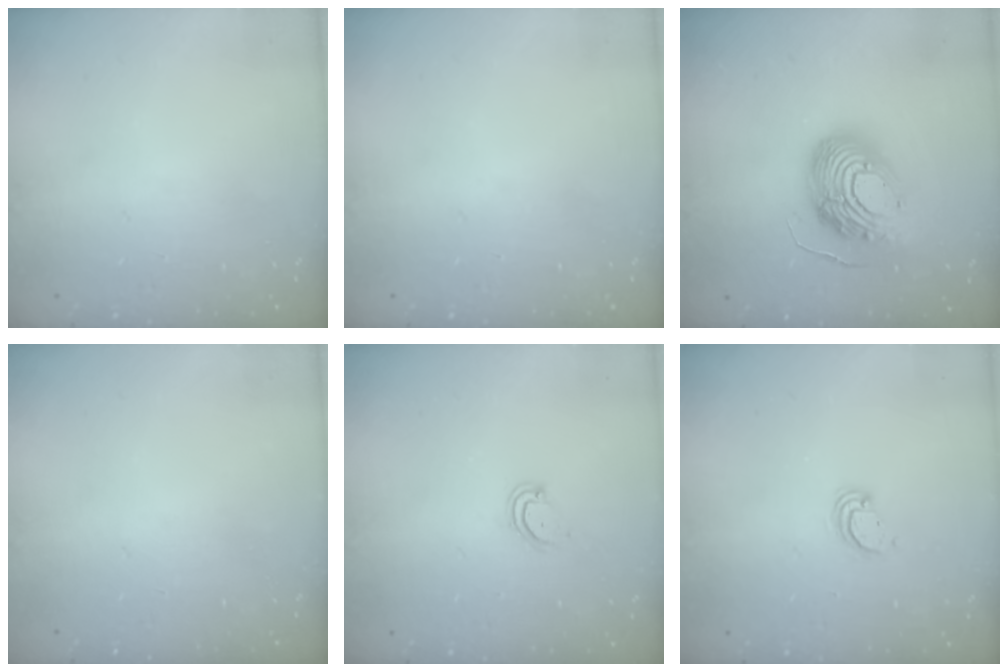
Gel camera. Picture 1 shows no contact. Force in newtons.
{"total": 0.0}
{"total": 17.3, "press": 17.2, "slide": 1.6}
{"total": 0.0}
{"total": 3.7, "press": 3.7, "slide": 0.4}
{"total": 3.3, "press": 3.3, "slide": 0.2}